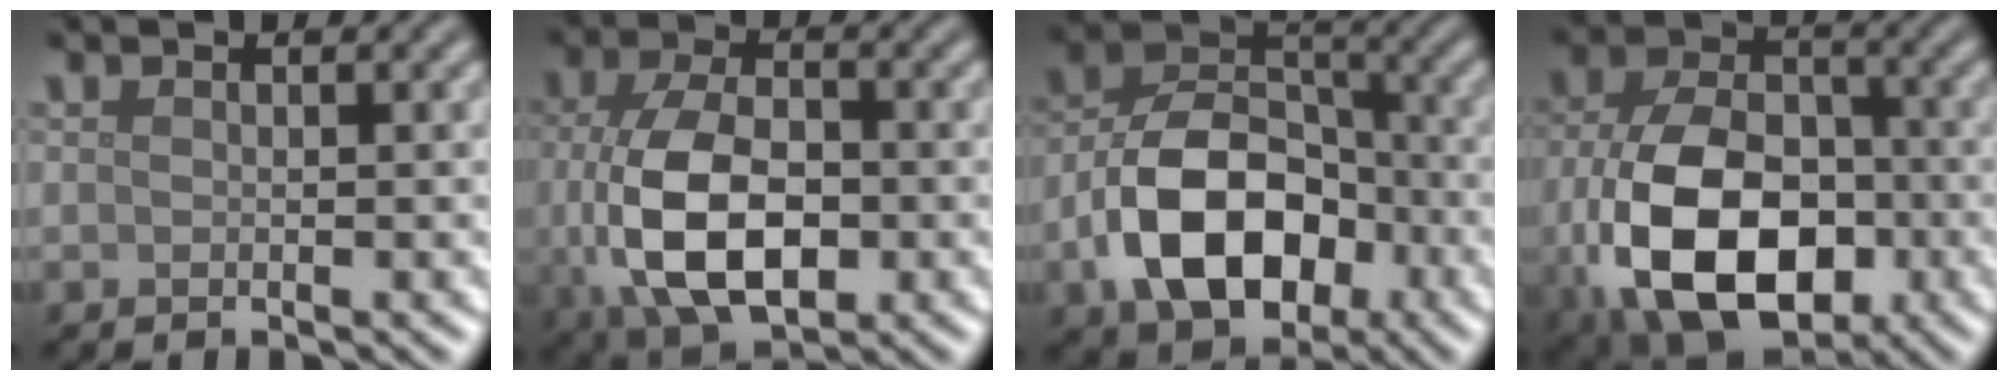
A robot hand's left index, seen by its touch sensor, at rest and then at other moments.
{"total": 9.6, "force": [-1.3, 5.6, 7.7], "torque": [-0.165, -0.019, -0.016]}
{"total": 10.1, "force": [-3.4, 6.6, 6.9], "torque": [-0.124, 0.005, -0.063]}
{"total": 13.5, "force": [-3.7, 8.6, 9.6], "torque": [-0.205, -0.041, -0.064]}